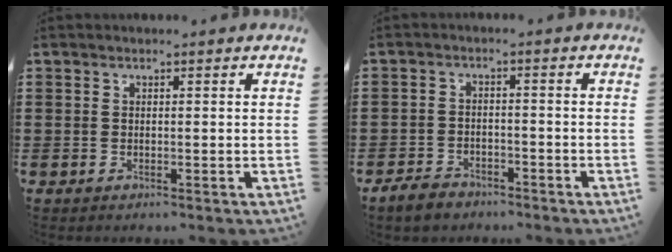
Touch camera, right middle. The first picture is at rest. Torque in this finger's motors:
{"motor_torque": [2.01, 0.10, 0.39, 0.08]}